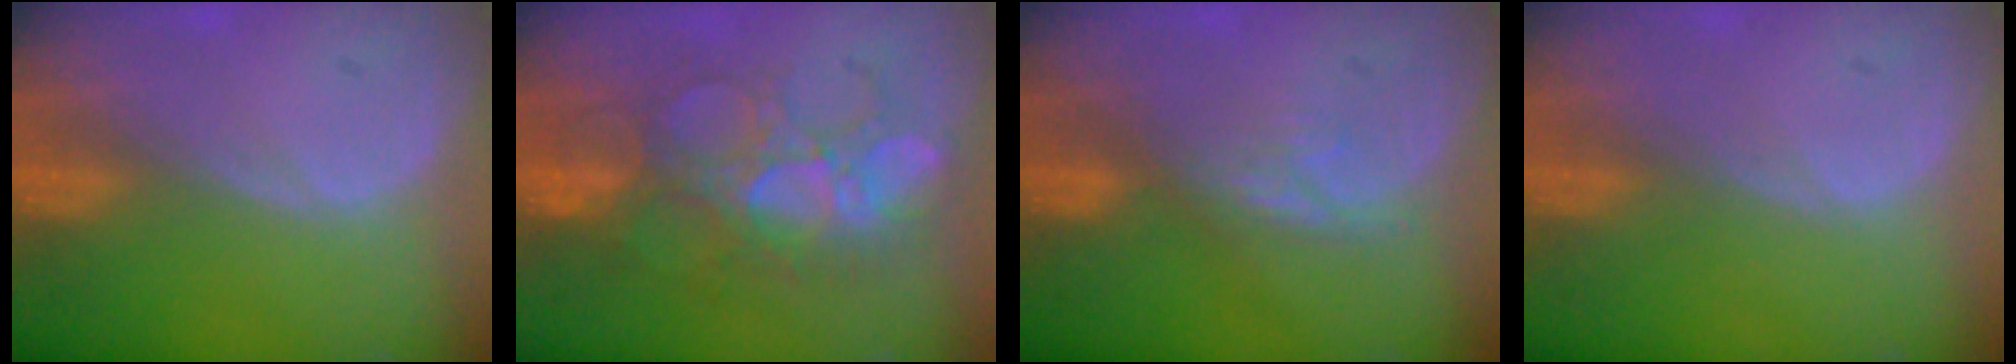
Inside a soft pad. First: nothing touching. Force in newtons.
{"total": 9.1, "press": 9.0, "slide": 1.8}
{"total": 3.3, "press": 3.2, "slide": 0.5}
{"total": 0.0}